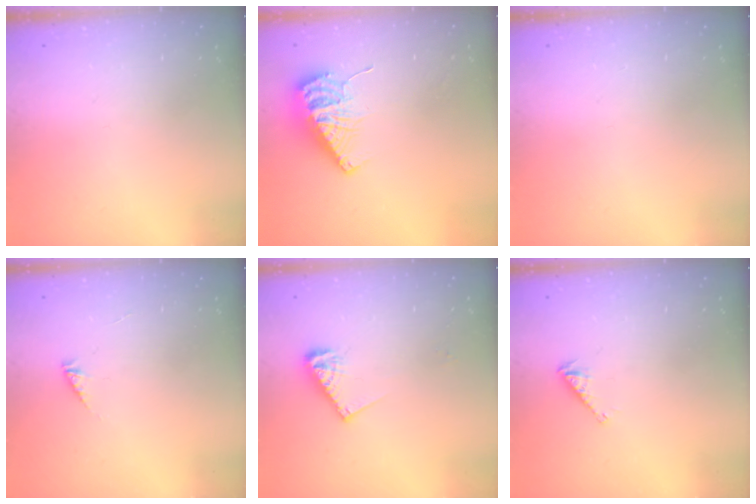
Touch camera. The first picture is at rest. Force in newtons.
{"total": 10.5, "press": 10.4, "slide": 0.9}
{"total": 0.0}
{"total": 2.5, "press": 2.5, "slide": 0.2}
{"total": 8.0, "press": 8.0, "slide": 0.3}
{"total": 2.9, "press": 2.8, "slide": 0.5}